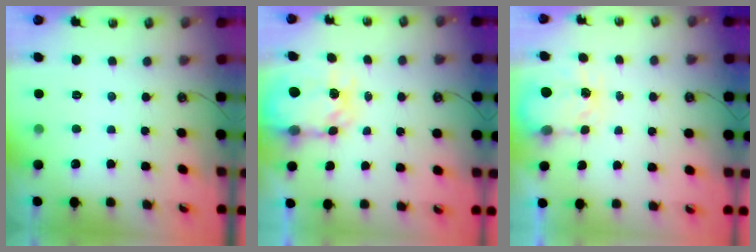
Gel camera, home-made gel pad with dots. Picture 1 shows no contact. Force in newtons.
{"total": 6.8, "press": 6.8, "slide": 0.6}
{"total": 4.0, "press": 3.9, "slide": 0.6}